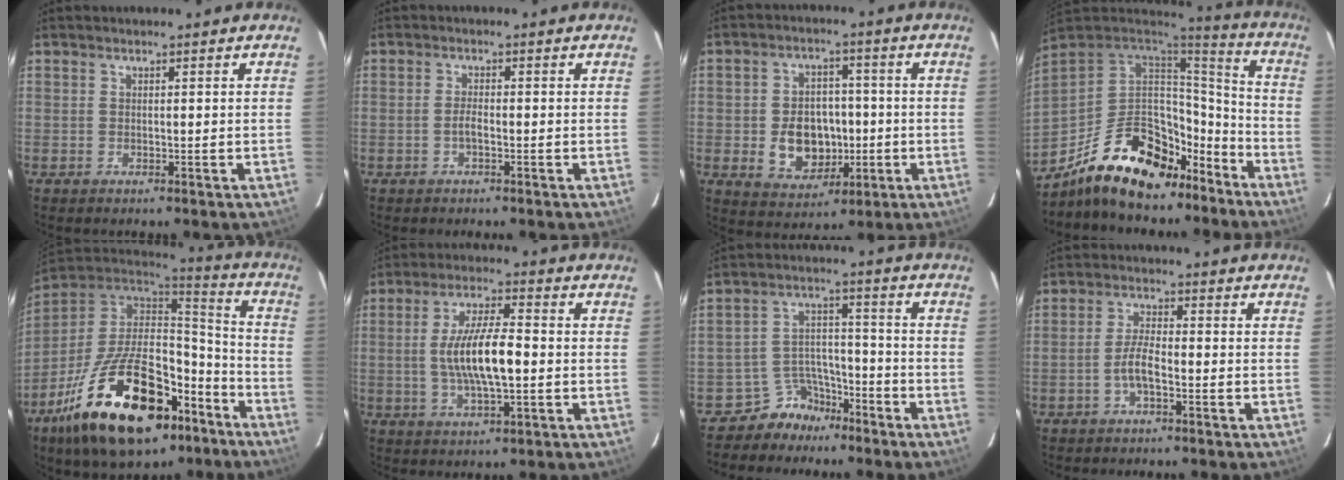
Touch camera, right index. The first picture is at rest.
{"total": 1.8, "force": [-0.8, 0.6, 1.5], "torque": [-0.033, 0.003, -0.016]}
{"total": 10.6, "force": [-2.1, 8.3, 6.3], "torque": [-0.139, 0.009, -0.017]}
{"total": 22.8, "force": [-14.8, 11.5, 13.1], "torque": [-0.258, 0.023, -0.211]}
{"total": 29.1, "force": [-15.6, 14.2, 20.0], "torque": [-0.373, -0.011, -0.233]}
{"total": 10.9, "force": [-0.9, 2.8, 10.5], "torque": [-0.200, 0.001, -0.012]}
{"total": 7.1, "force": [-5.7, 4.2, 0.4], "torque": [-0.009, 0.036, -0.096]}
{"total": 4.3, "force": [-1.9, 1.2, 3.6], "torque": [-0.082, 0.007, -0.036]}